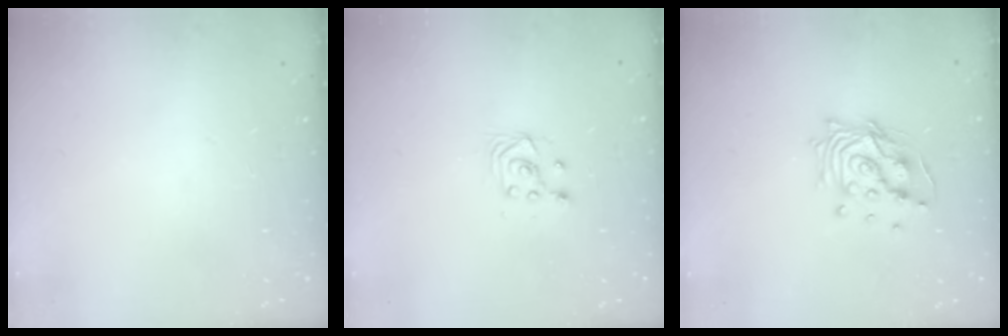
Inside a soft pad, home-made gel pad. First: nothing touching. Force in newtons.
{"total": 2.9, "press": 2.6, "slide": 1.3}
{"total": 12.8, "press": 12.8, "slide": 1.3}